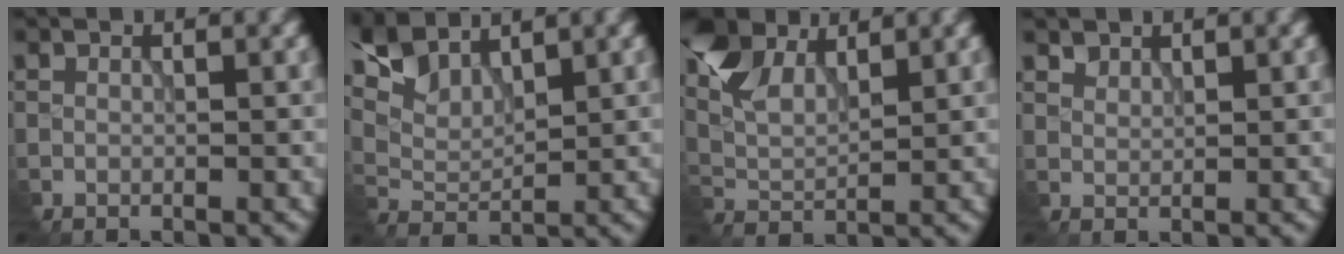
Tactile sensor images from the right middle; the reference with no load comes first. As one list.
[{"total": 4.6, "force": [3.8, 1.7, 2.0], "torque": [-0.052, 0.002, 0.076]}, {"total": 5.7, "force": [3.7, 2.8, 3.3], "torque": [-0.075, 0.007, 0.071]}, {"total": 1.1, "force": [1.0, 0.4, 0.0], "torque": [-0.005, -0.001, 0.024]}]